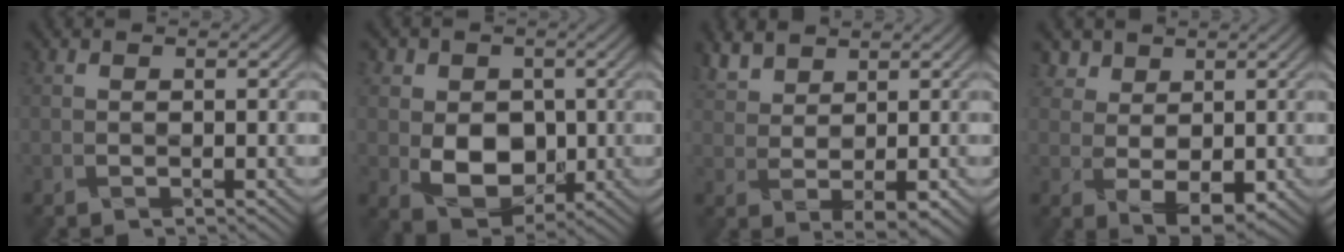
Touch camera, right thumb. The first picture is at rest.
{"total": 7.5, "force": [0.1, 6.3, 4.1], "torque": [-0.091, -0.006, 0.000]}
{"total": 4.5, "force": [2.7, 2.2, 2.8], "torque": [-0.069, 0.008, 0.060]}
{"total": 4.1, "force": [1.7, 3.0, 2.3], "torque": [-0.049, -0.009, 0.038]}